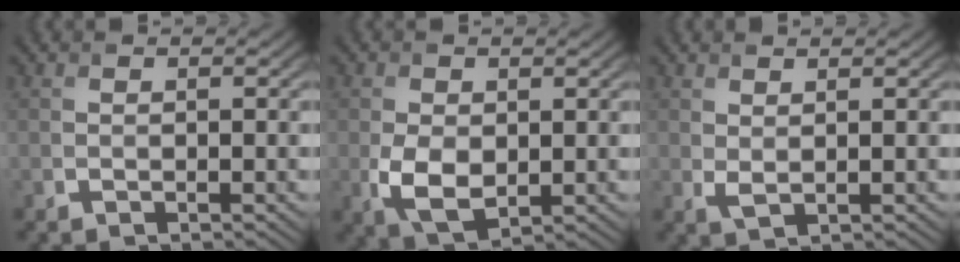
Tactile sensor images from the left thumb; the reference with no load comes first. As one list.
[{"total": 5.1, "force": [-0.5, 3.4, 3.8], "torque": [-0.090, -0.014, -0.004]}, {"total": 1.4, "force": [0.8, 0.5, 1.0], "torque": [-0.029, -0.003, 0.020]}]